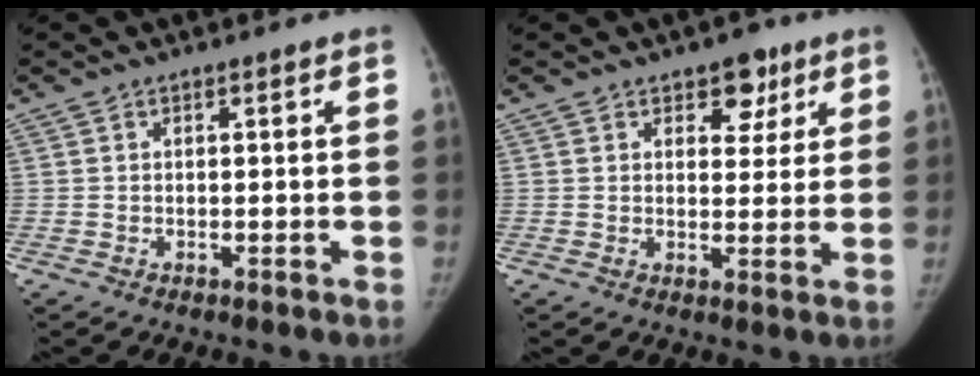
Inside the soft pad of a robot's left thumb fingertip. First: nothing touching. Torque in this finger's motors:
{"motor_torque": [-0.01, -0.25, 0.21, 0.38, -0.01]}